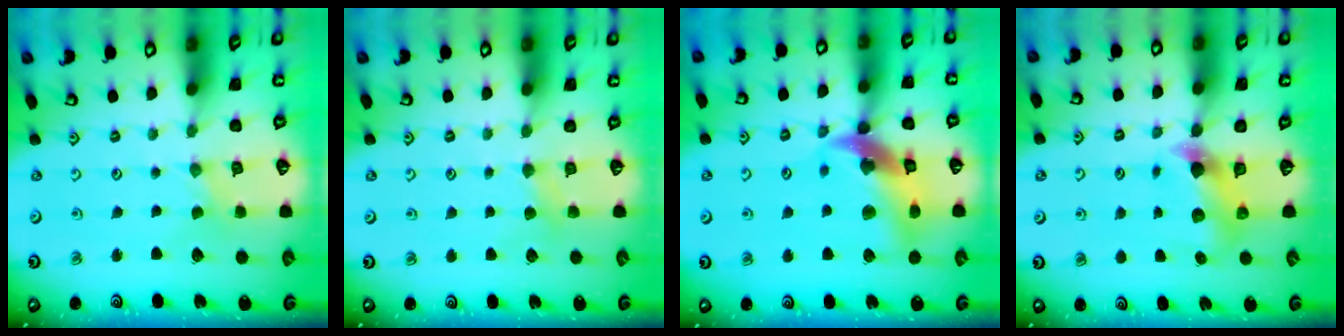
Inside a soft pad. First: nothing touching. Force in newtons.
{"total": 2.9, "press": 2.8, "slide": 0.5}
{"total": 15.8, "press": 15.6, "slide": 2.1}
{"total": 6.0, "press": 6.0, "slide": 0.4}